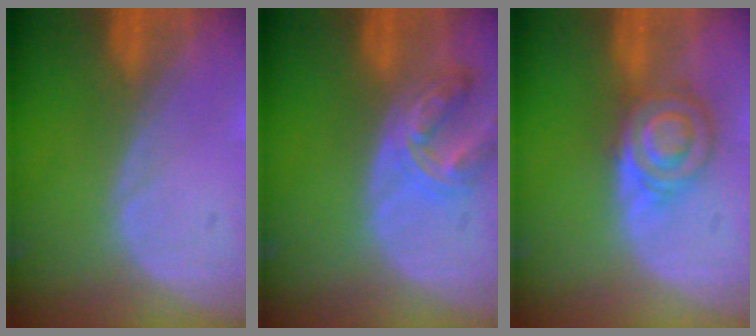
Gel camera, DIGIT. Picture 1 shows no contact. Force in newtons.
{"total": 7.6, "press": 6.6, "slide": 3.6}
{"total": 6.0, "press": 6.0, "slide": 0.2}